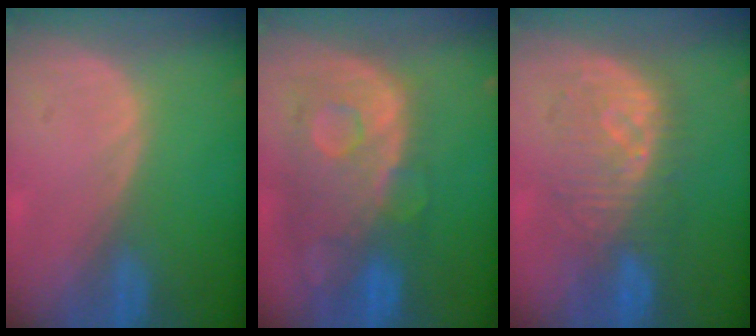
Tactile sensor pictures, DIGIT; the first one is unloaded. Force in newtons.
{"total": 12.0, "press": 10.1, "slide": 6.5}
{"total": 8.4, "press": 8.4, "slide": 1.0}